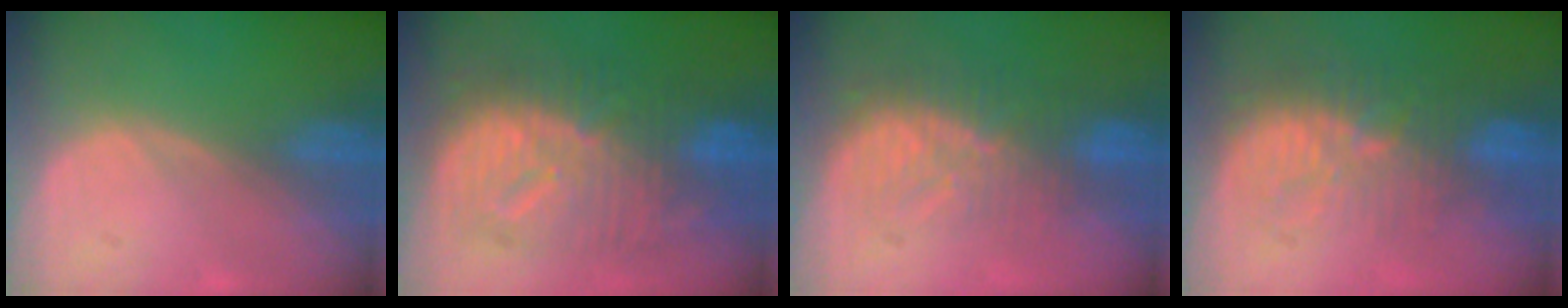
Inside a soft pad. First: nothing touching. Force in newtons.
{"total": 12.6, "press": 12.5, "slide": 1.2}
{"total": 8.0, "press": 7.8, "slide": 1.6}
{"total": 9.4, "press": 9.1, "slide": 2.0}